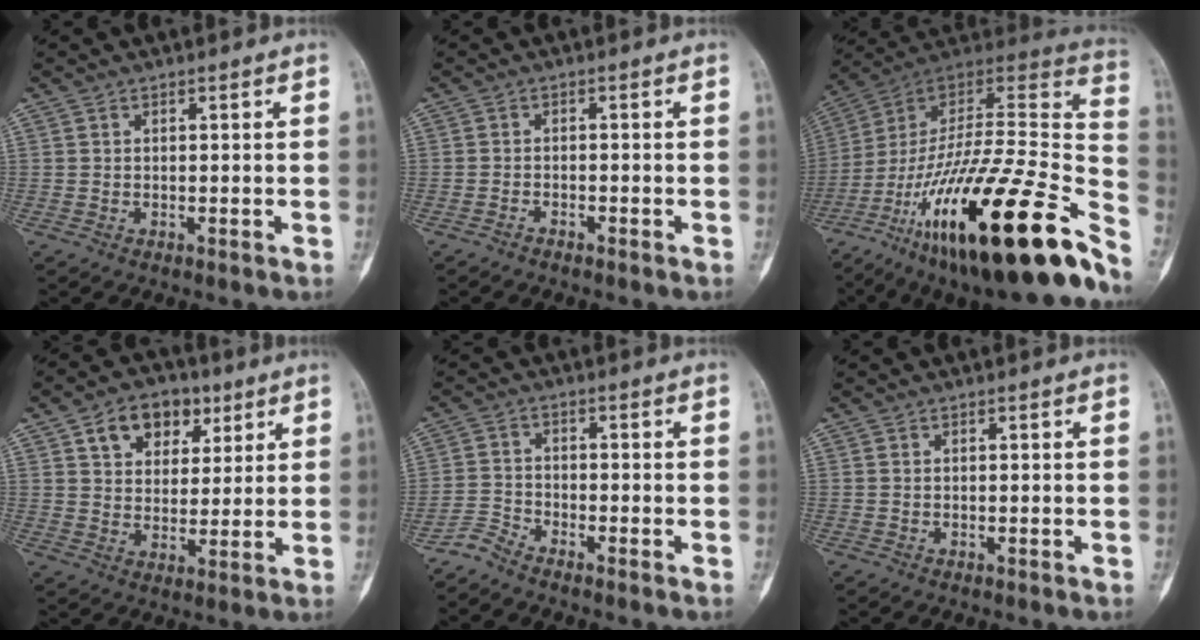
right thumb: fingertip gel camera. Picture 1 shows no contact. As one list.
[{"total": 1.0, "force": [-1.0, 0.2, 0.3], "torque": [-0.009, 0.008, -0.016]}, {"total": 39.0, "force": [-20.6, 9.8, 31.6], "torque": [-0.442, 0.051, -0.328]}, {"total": 11.2, "force": [5.4, 7.8, 6.0], "torque": [-0.056, -0.013, 0.086]}, {"total": 3.1, "force": [-3.1, 0.1, 0.4], "torque": [-0.010, 0.001, -0.073]}, {"total": 0.0}]